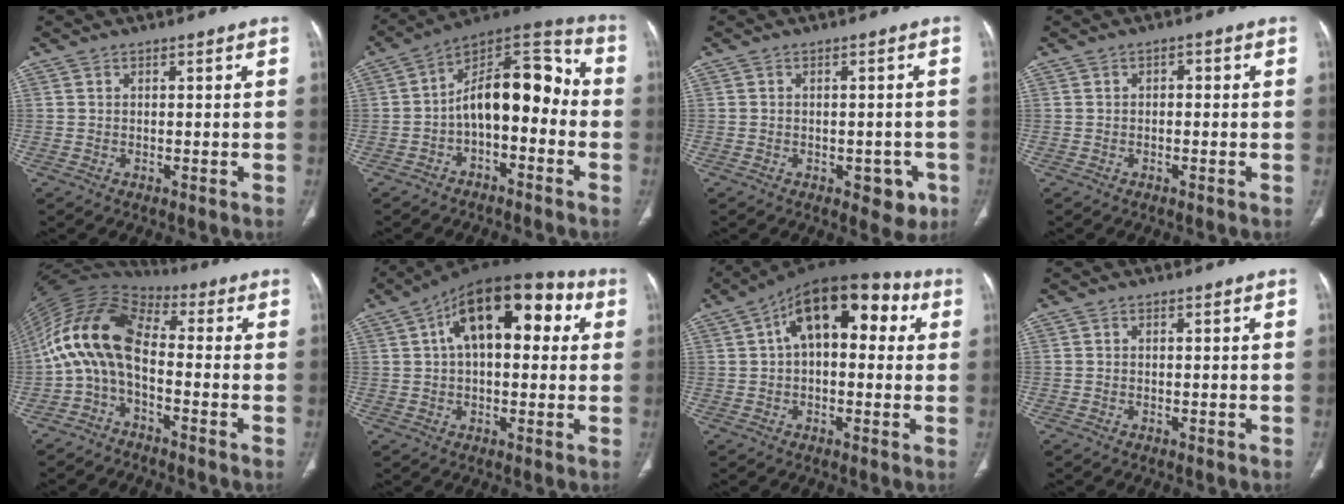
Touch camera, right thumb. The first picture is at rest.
{"total": 15.7, "force": [-2.4, 8.5, 12.9], "torque": [-0.171, 0.074, -0.049]}
{"total": 5.2, "force": [-2.2, 3.1, 3.5], "torque": [-0.018, 0.008, -0.023]}
{"total": 1.4, "force": [0.0, 1.0, 1.0], "torque": [-0.008, 0.008, -0.006]}
{"total": 13.1, "force": [-2.0, 7.1, 10.9], "torque": [-0.208, 0.062, -0.055]}
{"total": 18.8, "force": [5.2, 9.8, 15.2], "torque": [-0.204, 0.037, 0.070]}
{"total": 16.7, "force": [4.4, 9.0, 13.3], "torque": [-0.171, 0.041, 0.056]}
{"total": 0.0}